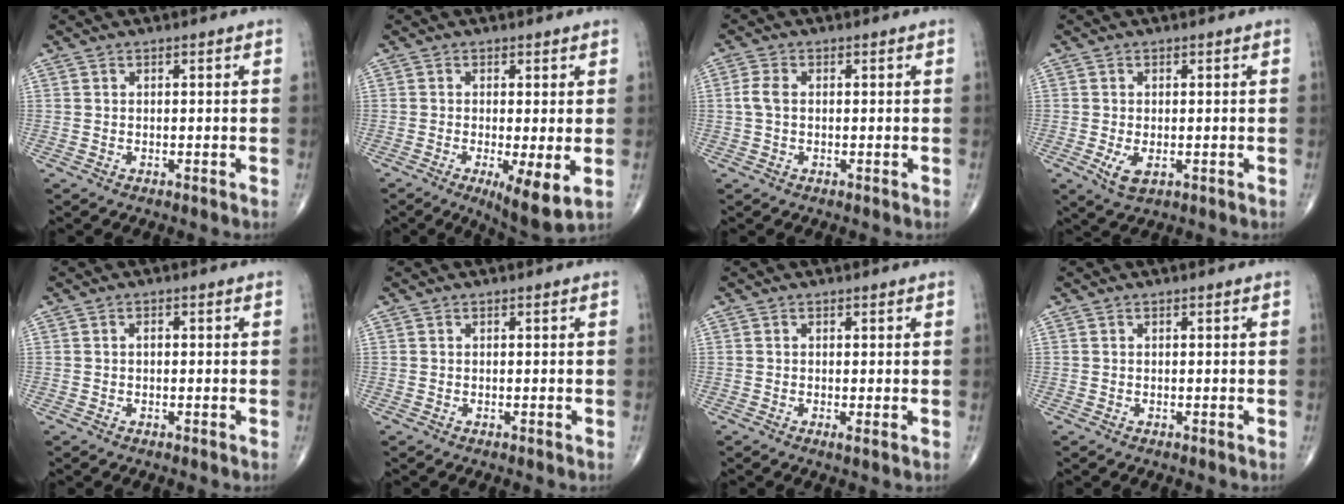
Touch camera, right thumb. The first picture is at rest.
{"total": 7.8, "force": [-1.8, 1.9, 7.3], "torque": [-0.119, -0.025, -0.029]}
{"total": 2.8, "force": [0.1, 1.7, 2.2], "torque": [-0.055, 0.006, -0.003]}
{"total": 3.5, "force": [-0.9, 1.8, 2.9], "torque": [-0.056, -0.009, -0.013]}
{"total": 0.9, "force": [0.0, 0.6, 0.7], "torque": [-0.009, 0.003, -0.002]}
{"total": 0.0}
{"total": 0.9, "force": [-0.1, 0.1, 0.9], "torque": [-0.018, -0.005, -0.005]}
{"total": 0.0}